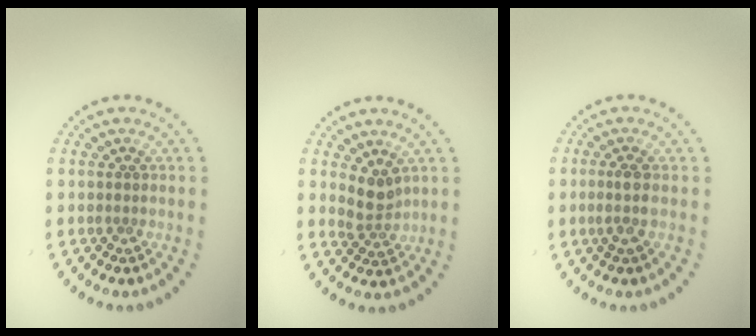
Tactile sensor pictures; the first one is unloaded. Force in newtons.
{"total": 2.2, "press": 1.7, "slide": 1.3}
{"total": 1.6, "press": 1.3, "slide": 0.9}